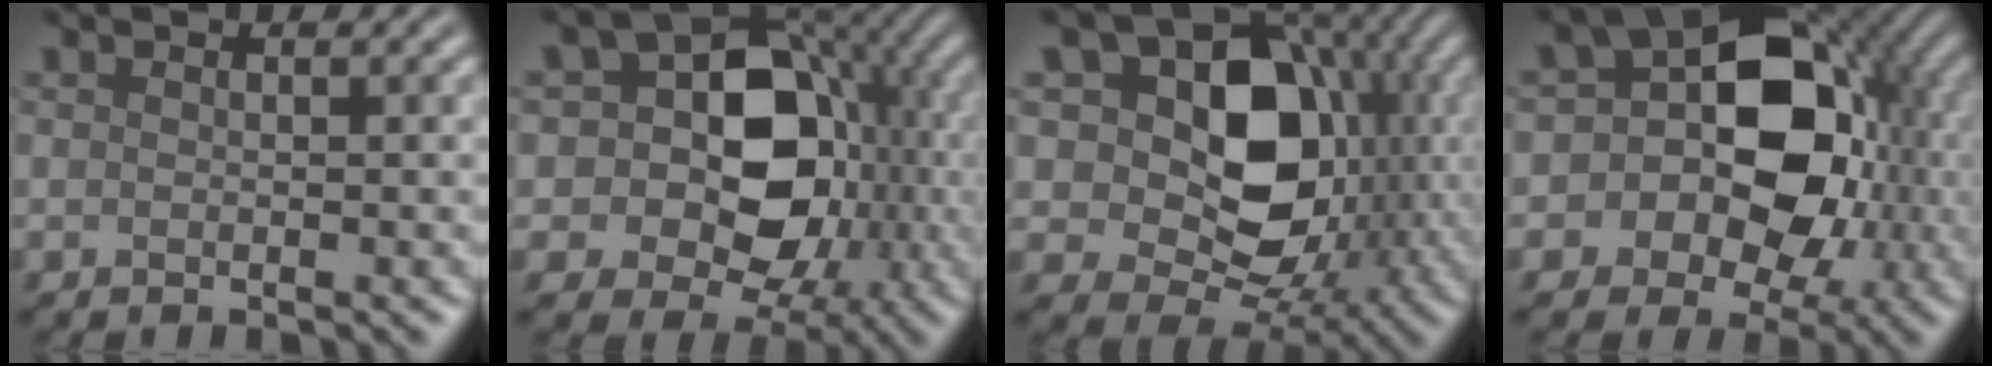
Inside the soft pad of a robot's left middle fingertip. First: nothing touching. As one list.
[{"total": 12.0, "force": [-0.2, 9.7, 7.1], "torque": [-0.080, 0.008, -0.010]}, {"total": 12.8, "force": [2.2, 9.6, 8.2], "torque": [-0.108, 0.015, 0.036]}, {"total": 12.7, "force": [0.3, 9.8, 8.0], "torque": [-0.080, 0.012, -0.008]}]